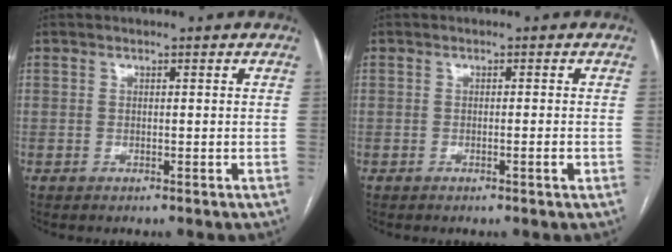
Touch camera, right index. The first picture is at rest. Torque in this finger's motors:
{"motor_torque": [0.15, 0.01, 0.10, 0.00]}